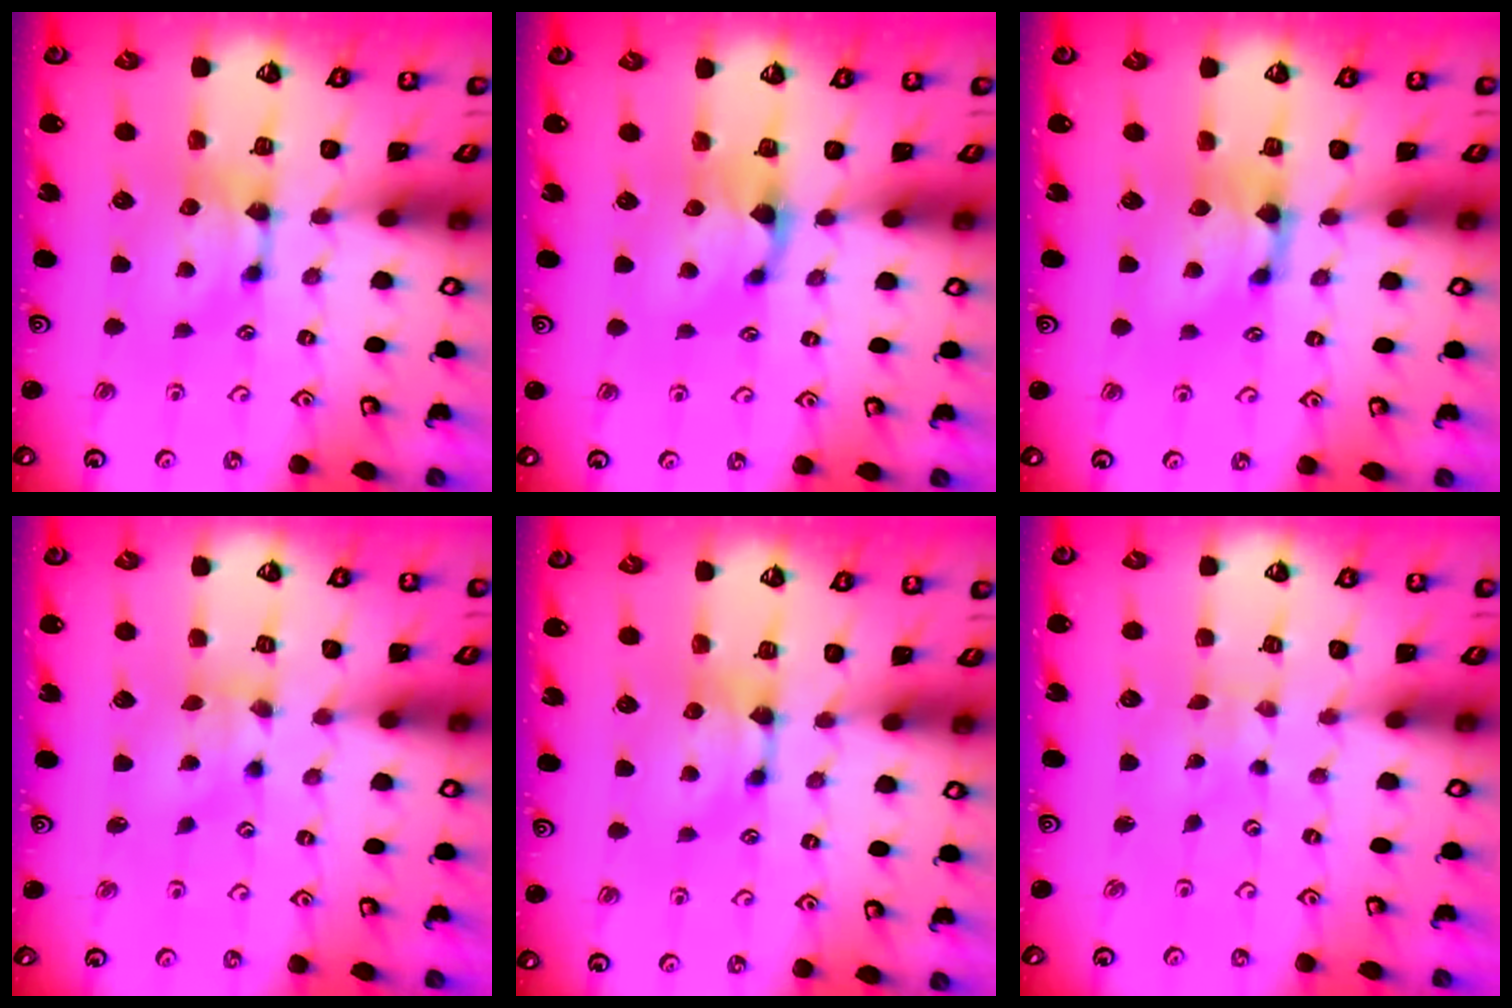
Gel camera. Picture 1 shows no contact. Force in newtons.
{"total": 1.0, "press": 0.3, "slide": 0.9}
{"total": 1.1, "press": 0.1, "slide": 1.1}
{"total": 1.5, "press": 0.6, "slide": 1.4}
{"total": 0.0}
{"total": 5.9, "press": 5.9, "slide": 0.5}